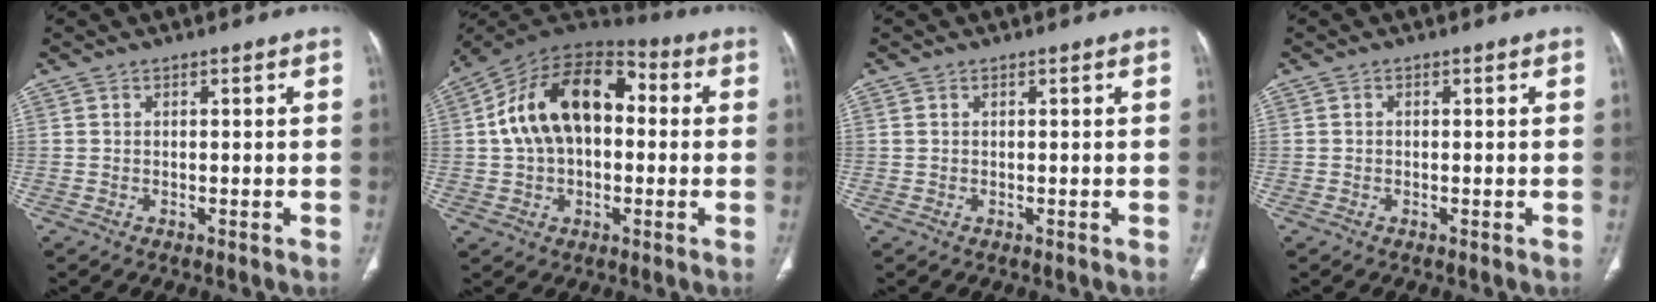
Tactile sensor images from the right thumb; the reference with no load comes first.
{"total": 18.8, "force": [1.9, 11.9, 14.5], "torque": [-0.235, 0.040, 0.026]}
{"total": 0.5, "force": [0.3, 0.2, 0.4], "torque": [-0.008, 0.010, 0.009]}
{"total": 0.0}